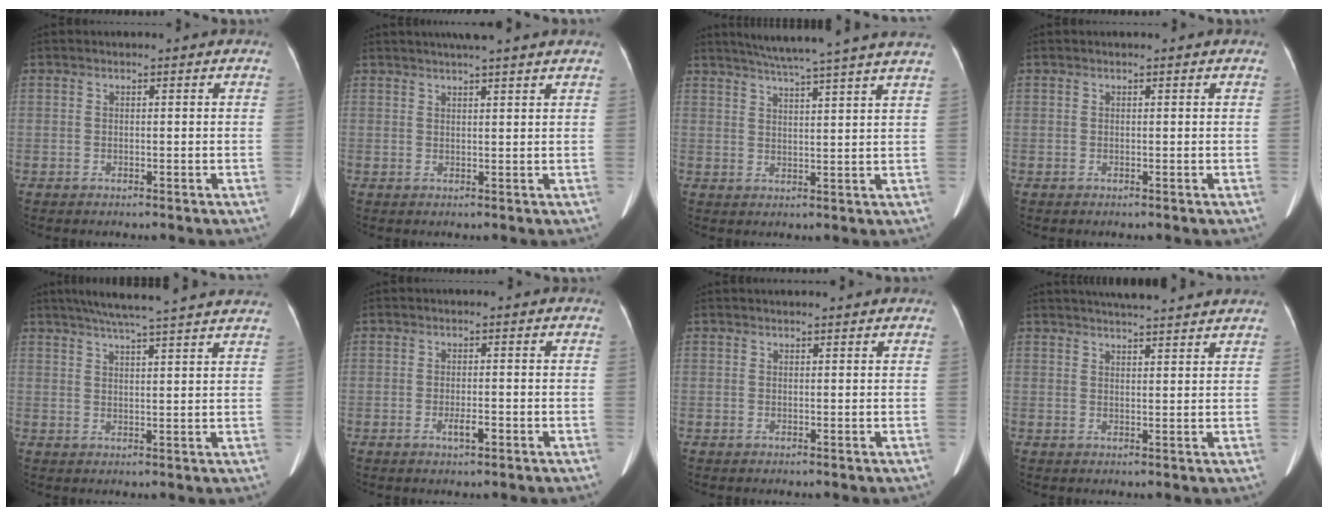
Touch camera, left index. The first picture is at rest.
{"total": 6.9, "force": [5.8, -0.5, 3.8], "torque": [-0.059, 0.025, 0.075]}
{"total": 15.0, "force": [12.9, -1.5, 7.6], "torque": [-0.126, 0.003, 0.164]}
{"total": 0.0}
{"total": 17.6, "force": [15.4, -0.2, 8.4], "torque": [-0.136, 0.019, 0.197]}
{"total": 2.1, "force": [-1.0, 0.5, 1.8], "torque": [-0.033, -0.002, -0.015]}
{"total": 3.8, "force": [3.6, 0.2, 1.3], "torque": [-0.016, 0.024, 0.040]}
{"total": 11.0, "force": [10.0, 0.7, 4.5], "torque": [-0.070, 0.023, 0.125]}